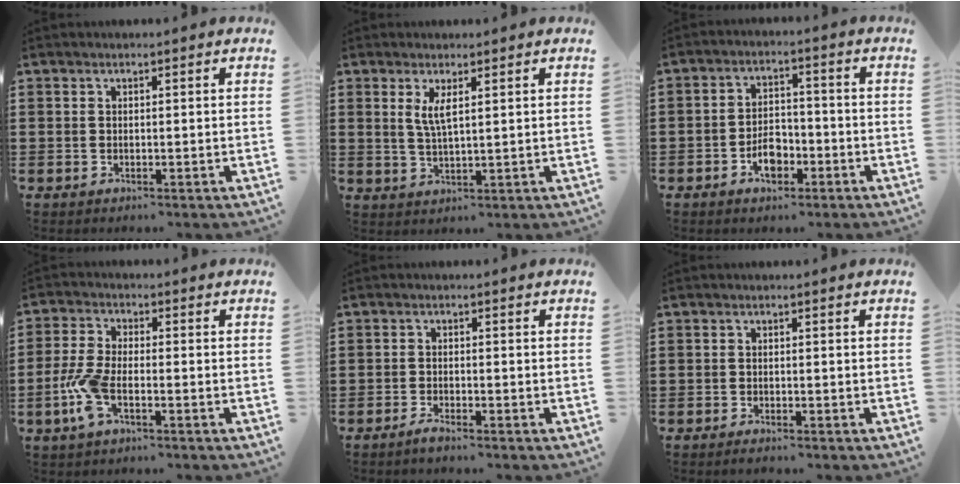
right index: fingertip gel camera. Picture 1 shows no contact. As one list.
[{"total": 3.3, "force": [1.3, 0.7, 2.9], "torque": [-0.063, 0.001, 0.022]}, {"total": 4.9, "force": [-2.3, 2.8, 3.2], "torque": [-0.054, 0.002, -0.044]}, {"total": 6.0, "force": [-2.3, 2.1, 5.1], "torque": [-0.127, -0.013, -0.048]}, {"total": 1.5, "force": [-1.4, -0.1, 0.5], "torque": [-0.009, 0.000, -0.026]}, {"total": 0.8, "force": [-0.8, 0.0, 0.1], "torque": [-0.005, -0.002, -0.015]}]